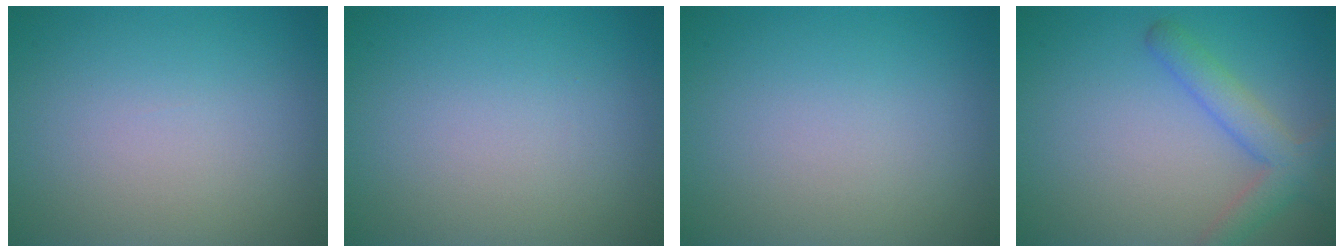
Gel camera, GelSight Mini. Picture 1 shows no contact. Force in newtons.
{"total": 0.0}
{"total": 0.0}
{"total": 3.5, "press": 3.5, "slide": 0.3}